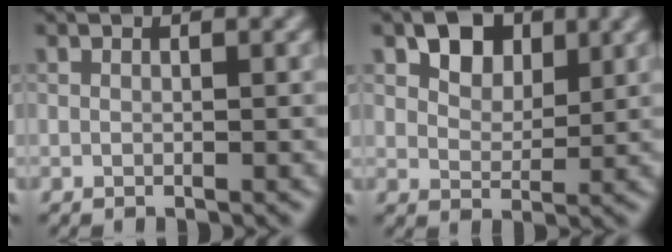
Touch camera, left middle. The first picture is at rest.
{"total": 3.0, "force": [1.5, 2.1, 1.6], "torque": [-0.033, 0.004, 0.027]}